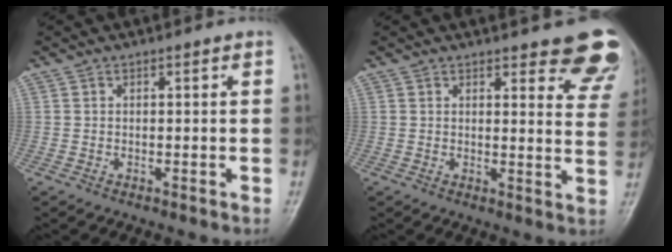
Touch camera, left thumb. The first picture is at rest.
{"total": 11.4, "force": [9.5, 3.5, 5.2], "torque": [-0.007, -0.054, 0.087]}